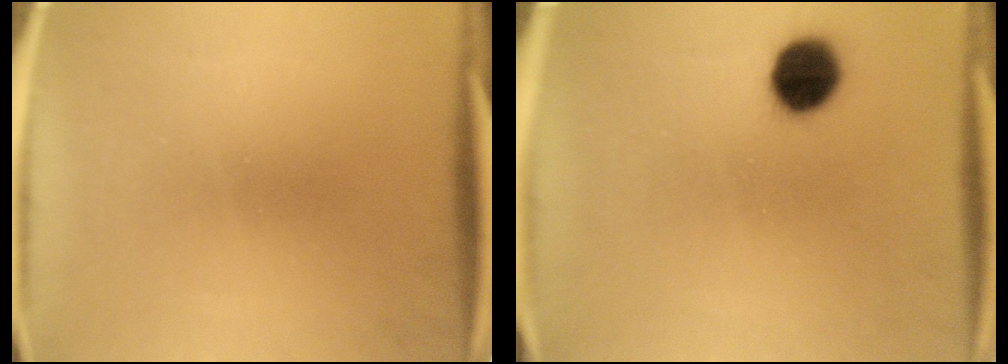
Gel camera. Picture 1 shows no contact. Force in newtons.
{"total": 8.6}